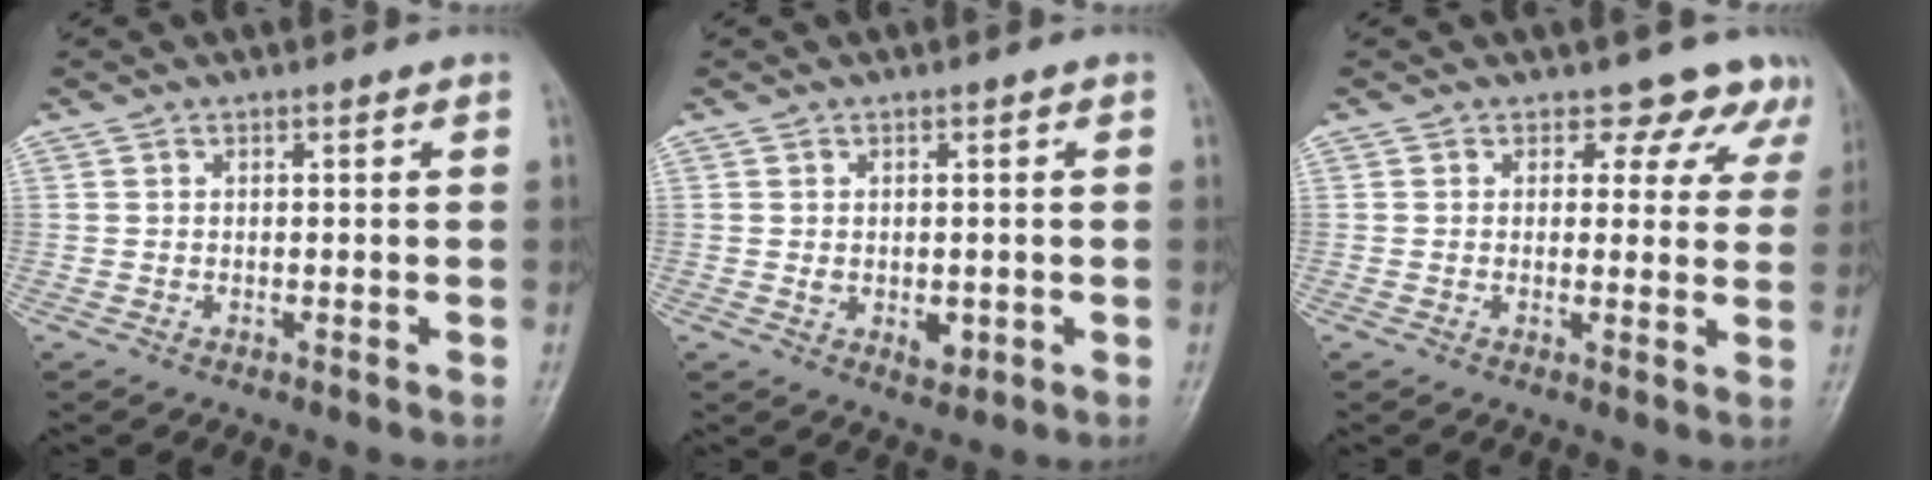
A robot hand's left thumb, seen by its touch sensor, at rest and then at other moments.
{"total": 3.3, "force": [-0.4, 2.2, 2.4], "torque": [-0.025, -0.004, 0.000]}
{"total": 6.5, "force": [5.1, 3.9, 0.9], "torque": [0.034, -0.024, 0.037]}